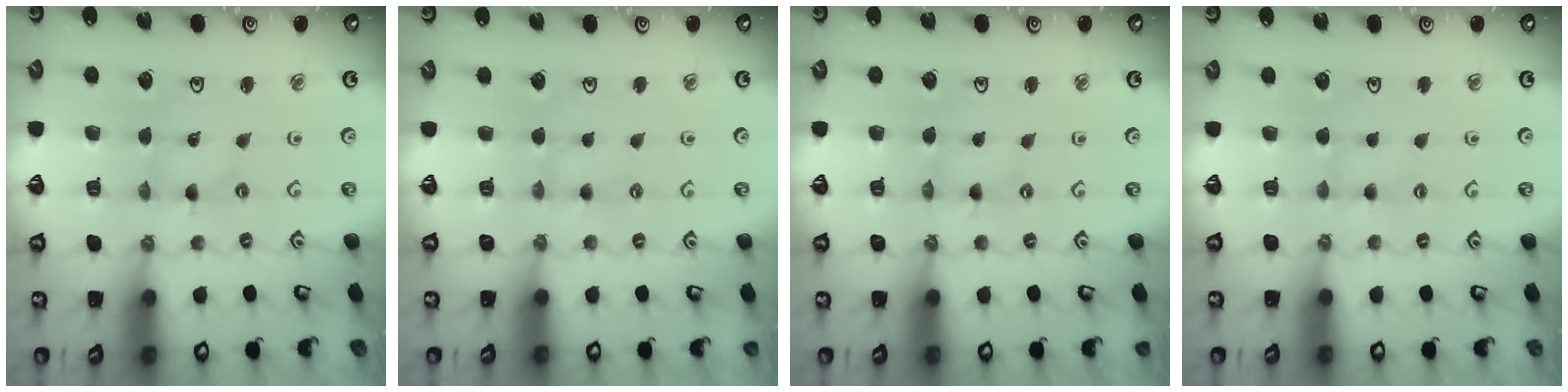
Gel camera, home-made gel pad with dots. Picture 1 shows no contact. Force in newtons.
{"total": 2.1, "press": 2.1, "slide": 0.3}
{"total": 0.6, "press": 0.6, "slide": 0.2}
{"total": 1.6, "press": 1.6, "slide": 0.3}